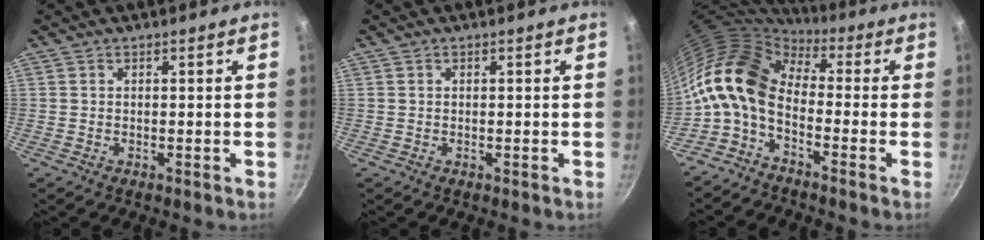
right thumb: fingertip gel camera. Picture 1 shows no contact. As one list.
[{"total": 0.0}, {"total": 13.3, "force": [-1.3, 7.9, 10.5], "torque": [-0.190, 0.029, -0.046]}]